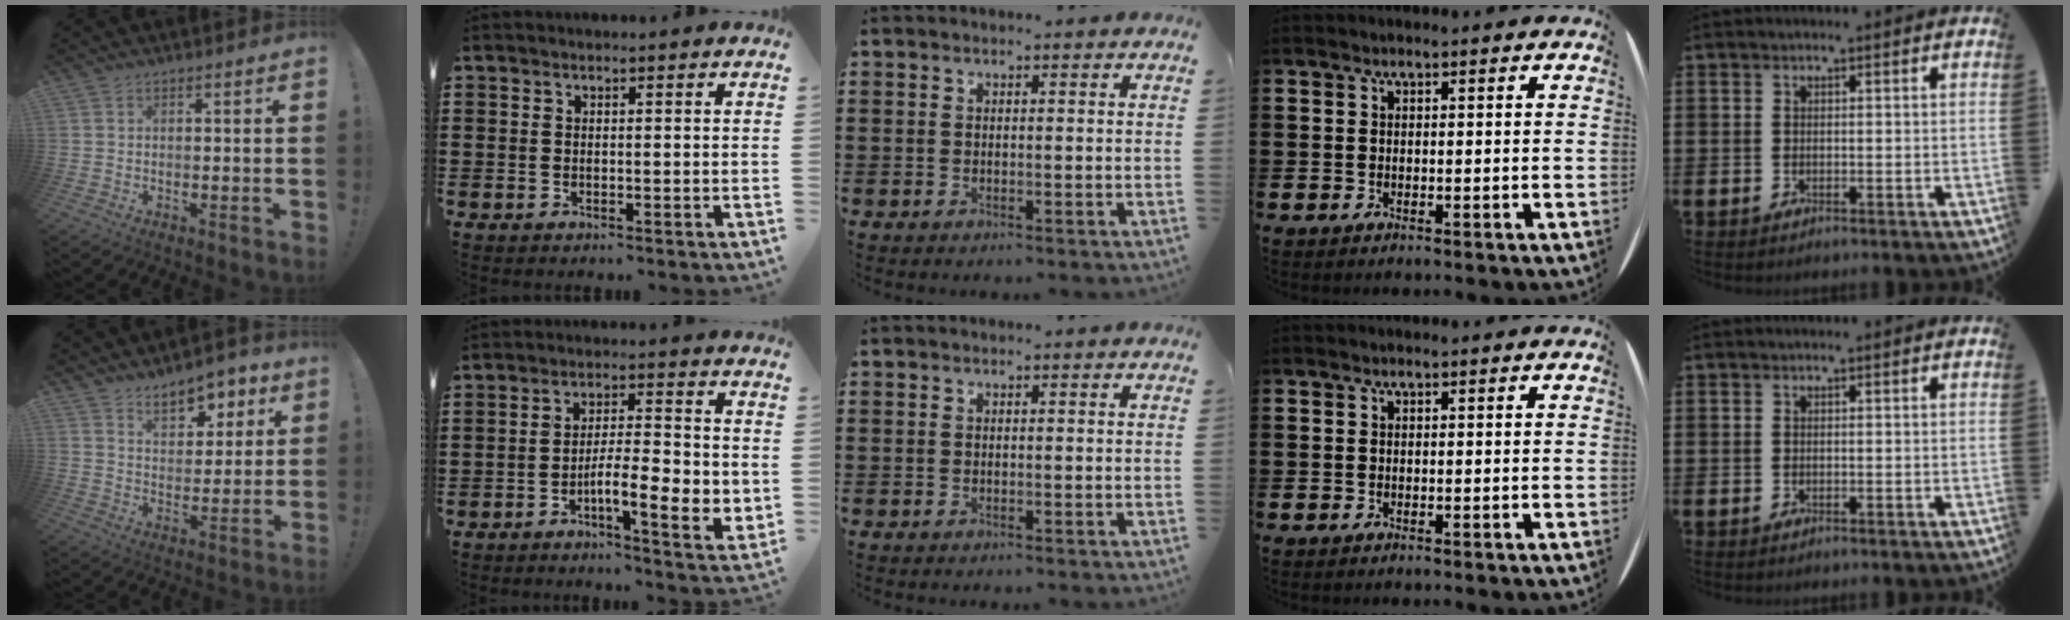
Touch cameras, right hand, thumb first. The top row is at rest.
{"thumb": {"total": 9.5, "force": [6.7, 5.2, 4.3], "torque": [-0.054, -0.043, 0.123]}, "index": {"total": 7.8, "force": [-2.4, 2.0, 7.2], "torque": [-0.112, -0.004, -0.042]}}